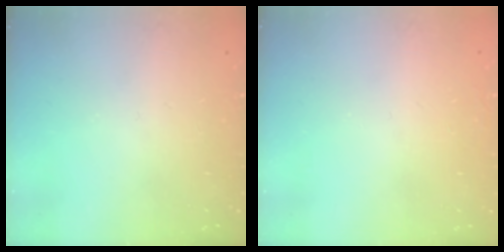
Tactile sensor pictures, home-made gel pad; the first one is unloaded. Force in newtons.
{"total": 1.5, "press": 1.5, "slide": 0.1}